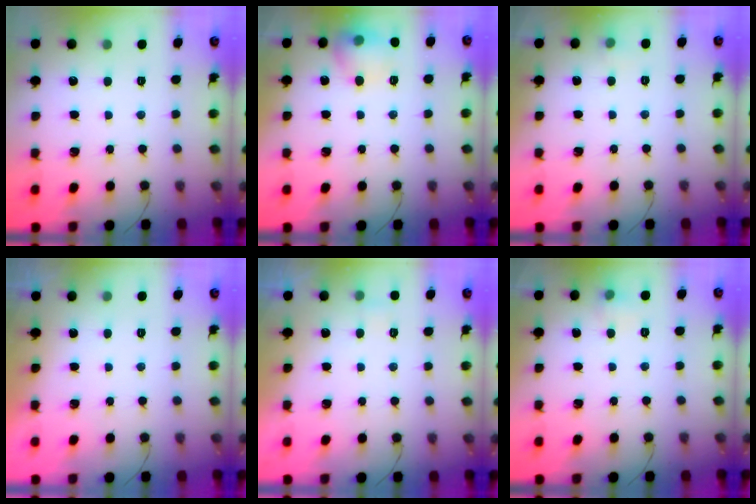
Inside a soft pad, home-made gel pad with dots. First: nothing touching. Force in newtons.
{"total": 11.6, "press": 11.5, "slide": 1.6}
{"total": 4.2, "press": 4.0, "slide": 1.2}
{"total": 0.0}
{"total": 2.1, "press": 2.0, "slide": 0.7}
{"total": 4.6, "press": 4.3, "slide": 1.6}